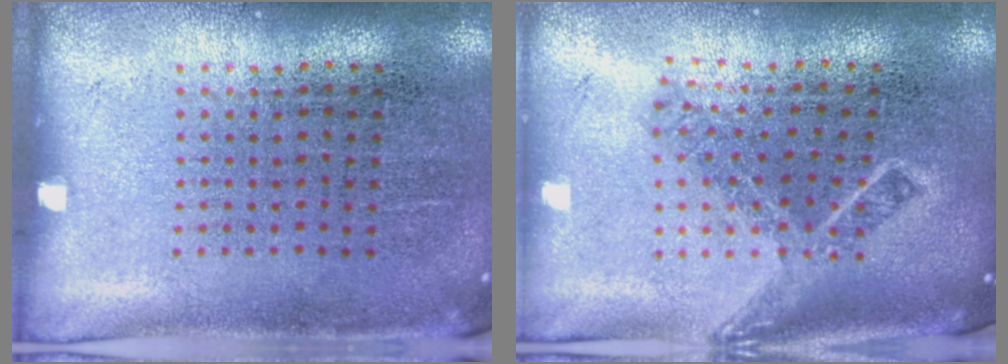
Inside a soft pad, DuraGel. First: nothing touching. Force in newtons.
{"total": 1.9, "press": 1.3, "slide": 1.4}